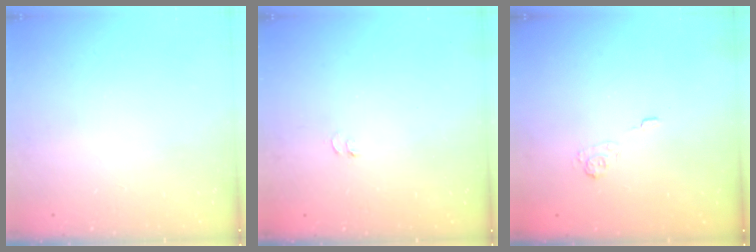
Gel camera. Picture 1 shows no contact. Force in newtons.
{"total": 3.3, "press": 3.2, "slide": 0.7}
{"total": 2.2, "press": 1.7, "slide": 1.4}